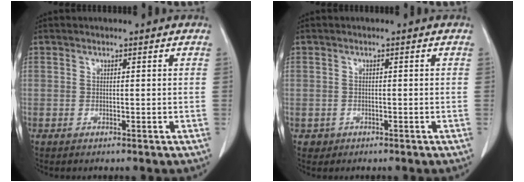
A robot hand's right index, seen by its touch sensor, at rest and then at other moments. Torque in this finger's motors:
{"motor_torque": [-0.53, -0.07, -1.05, -0.20]}